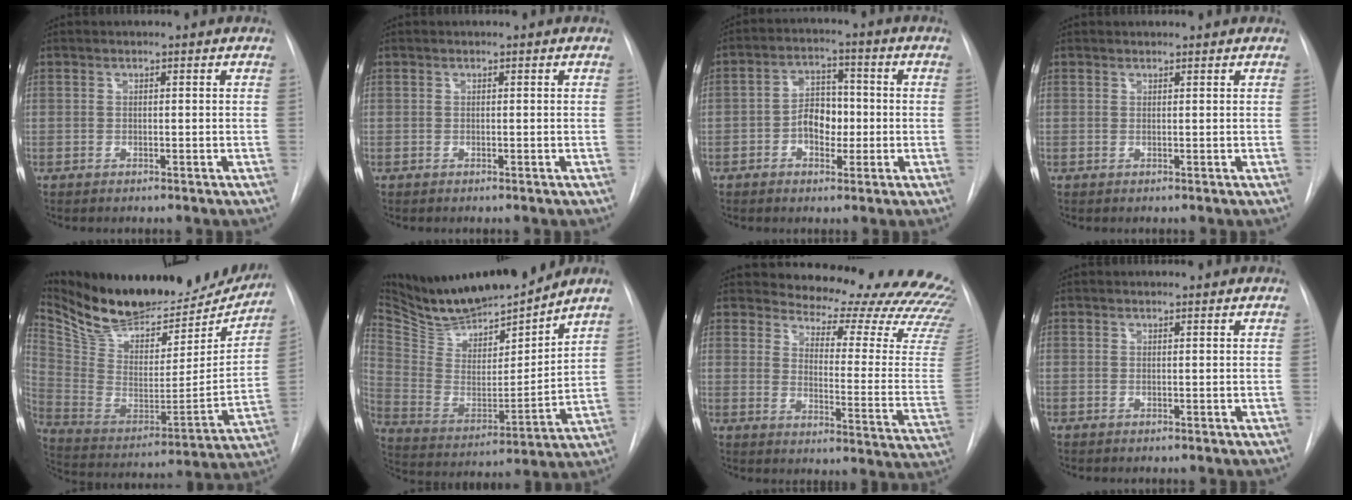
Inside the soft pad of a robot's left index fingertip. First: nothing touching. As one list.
[{"total": 0.0}, {"total": 5.8, "force": [-1.2, 3.8, 4.3], "torque": [-0.073, 0.020, -0.021]}, {"total": 1.1, "force": [1.0, 0.3, 0.1], "torque": [-0.008, 0.012, 0.016]}, {"total": 28.3, "force": [24.8, 9.2, 10.0], "torque": [-0.191, -0.030, 0.370]}, {"total": 18.8, "force": [17.0, 3.0, 7.4], "torque": [-0.137, -0.021, 0.300]}, {"total": 25.3, "force": [23.7, 5.7, 6.7], "torque": [-0.089, -0.136, 0.261]}, {"total": 0.8, "force": [0.8, 0.2, 0.1], "torque": [-0.008, 0.009, 0.011]}]